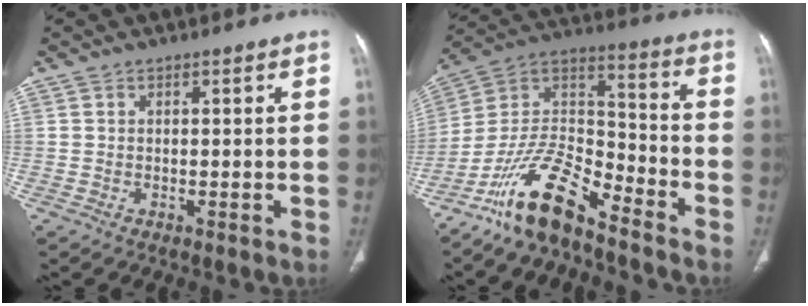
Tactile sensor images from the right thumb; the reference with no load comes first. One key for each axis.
{"total": 15.4, "fx": -11.5, "fy": 5.1, "fz": 9.0, "tx": -0.154, "ty": 0.091, "tz": -0.217}